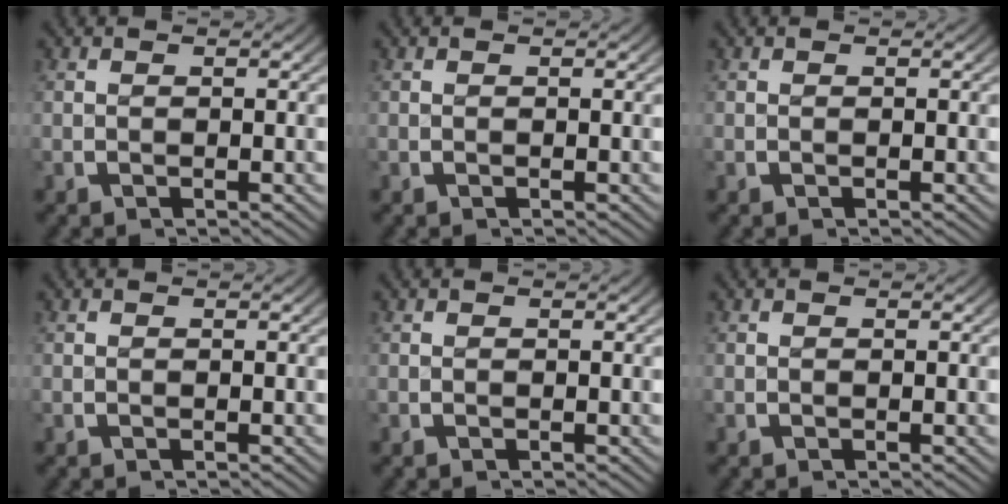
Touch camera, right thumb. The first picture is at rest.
{"total": 0.0}
{"total": 0.0}
{"total": 0.0}
{"total": 0.0}
{"total": 0.0}